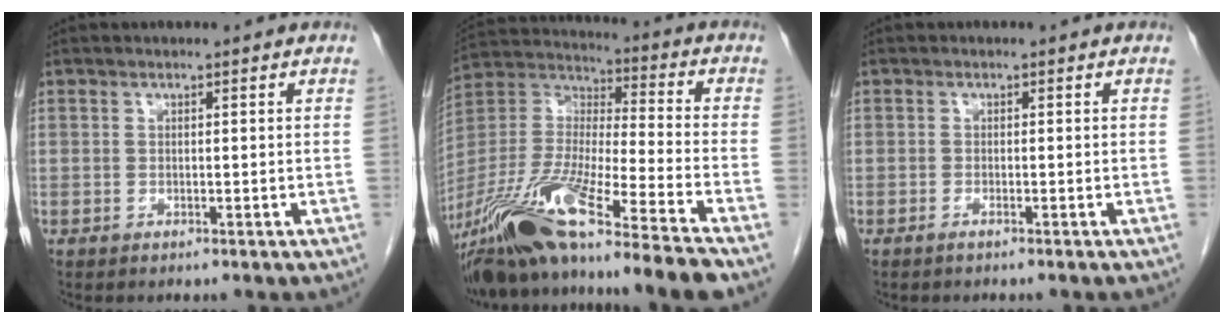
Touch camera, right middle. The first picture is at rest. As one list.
[{"total": 22.1, "force": [-17.2, -0.7, 13.9], "torque": [-0.303, -0.038, -0.320]}, {"total": 0.9, "force": [-0.7, -0.1, 0.6], "torque": [-0.013, 0.000, -0.011]}]